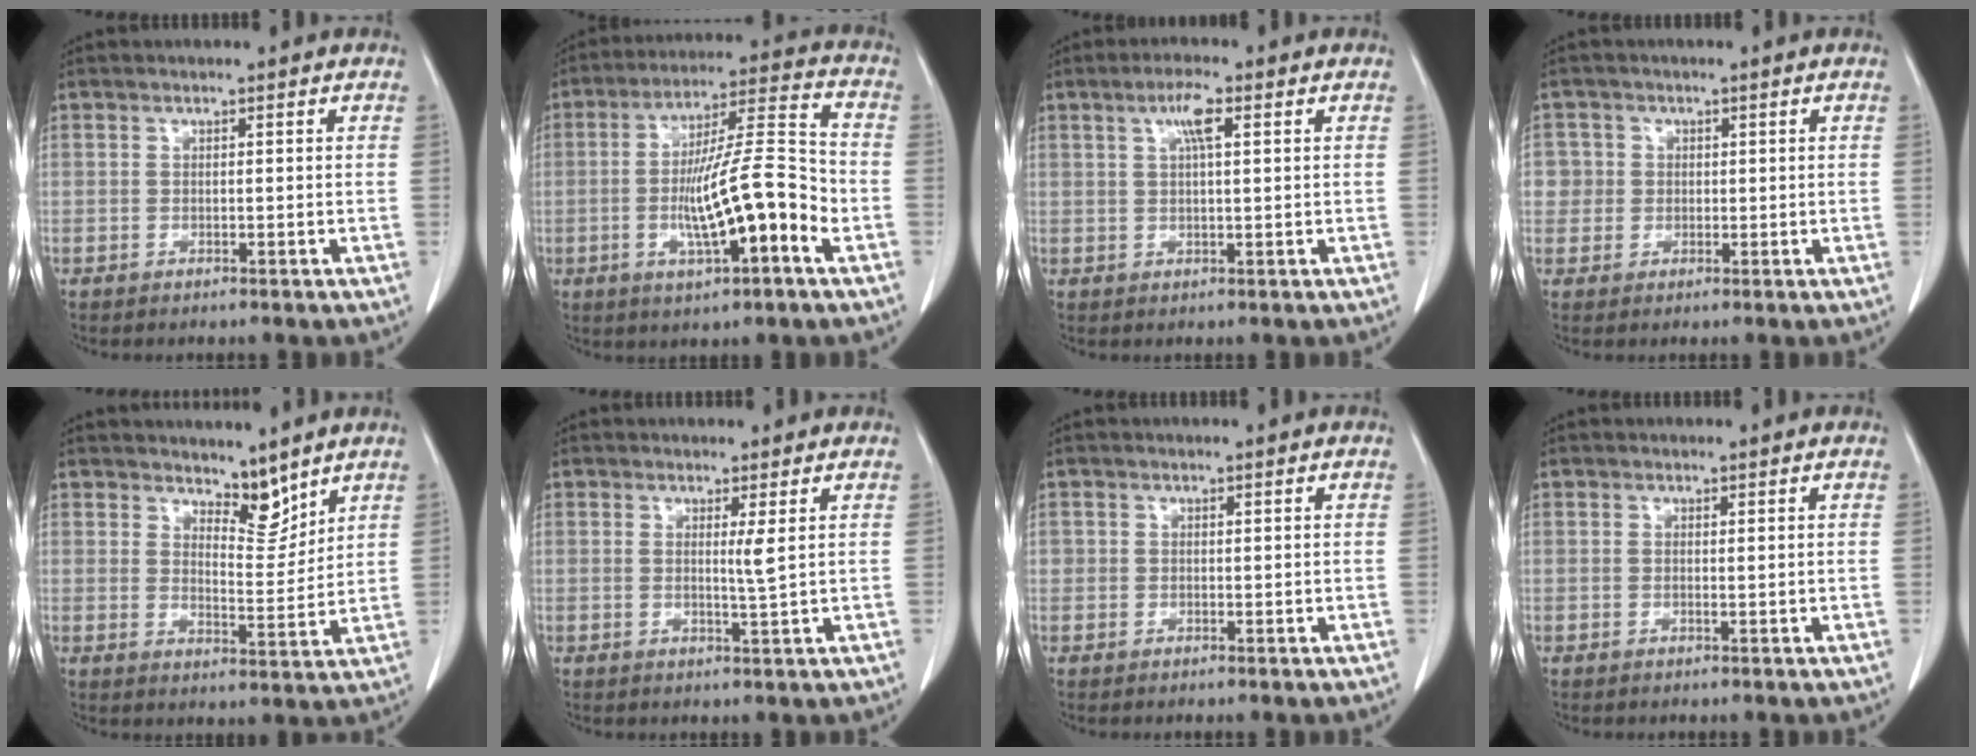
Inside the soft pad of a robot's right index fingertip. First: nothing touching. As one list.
[{"total": 14.9, "force": [-3.9, 1.4, 14.3], "torque": [-0.246, 0.009, -0.065]}, {"total": 3.8, "force": [1.6, 0.6, 3.4], "torque": [-0.067, 0.006, 0.028]}, {"total": 3.3, "force": [0.3, 3.3, 0.0], "torque": [0.018, 0.009, 0.005]}, {"total": 5.2, "force": [4.4, 1.7, 2.0], "torque": [-0.026, -0.009, 0.078]}, {"total": 2.0, "force": [0.6, -0.5, 1.9], "torque": [-0.035, -0.008, 0.012]}, {"total": 0.7, "force": [0.1, 0.7, 0.1], "torque": [0.008, 0.004, -0.001]}, {"total": 0.0}]